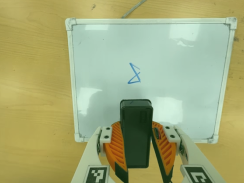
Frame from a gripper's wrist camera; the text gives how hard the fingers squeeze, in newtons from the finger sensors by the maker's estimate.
{"total": 10.9, "left": 9.8, "right": 11.9}